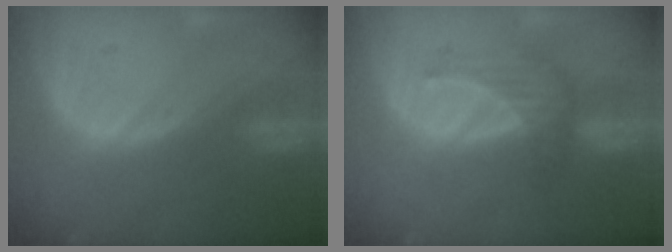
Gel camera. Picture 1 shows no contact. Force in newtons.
{"total": 4.0, "press": 4.0, "slide": 0.5}